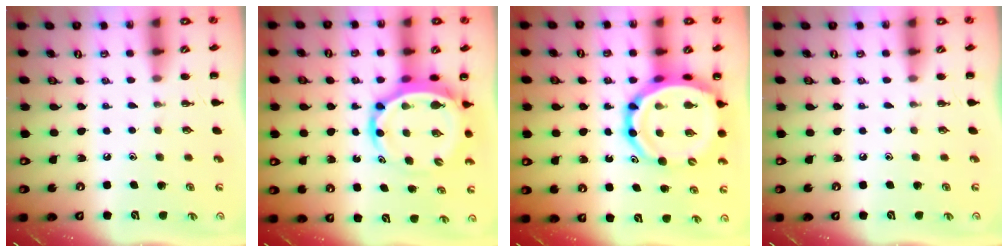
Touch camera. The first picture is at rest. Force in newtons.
{"total": 8.4, "press": 8.1, "slide": 2.4}
{"total": 17.3, "press": 16.7, "slide": 4.6}
{"total": 0.0}